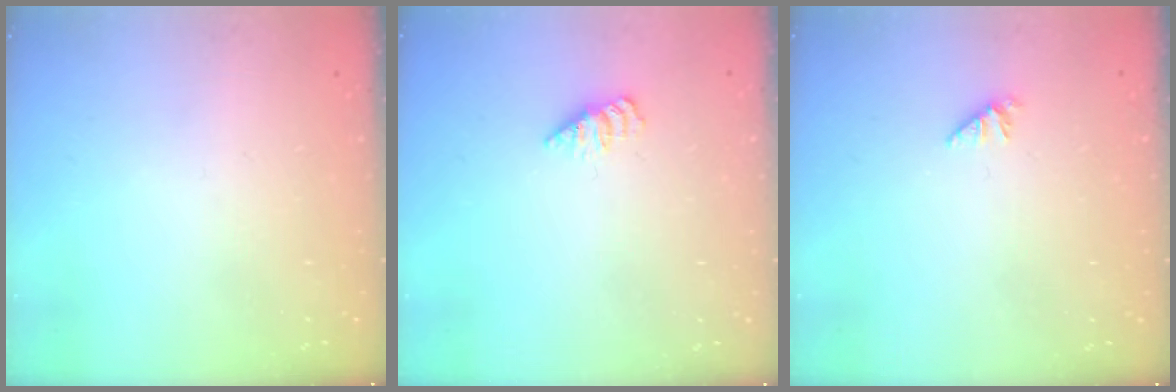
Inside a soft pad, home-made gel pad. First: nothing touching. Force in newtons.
{"total": 2.2, "press": 2.2, "slide": 0.3}
{"total": 0.0}